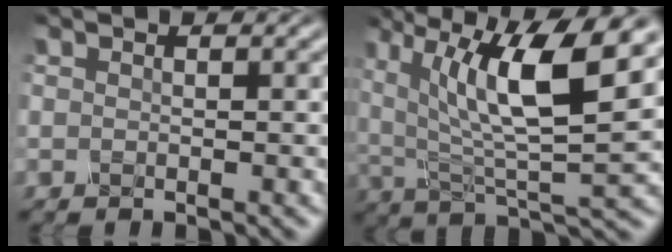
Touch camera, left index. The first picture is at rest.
{"total": 9.6, "force": [3.8, 3.1, 8.3], "torque": [-0.162, 0.000, 0.077]}